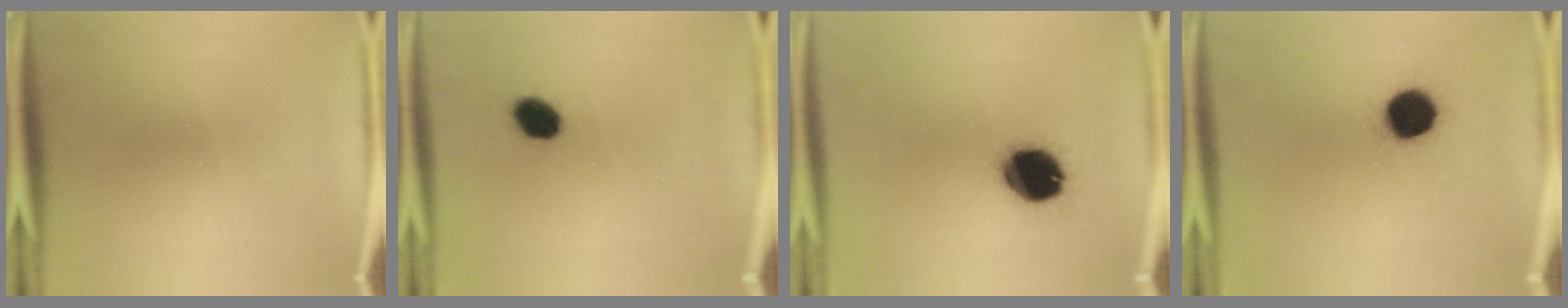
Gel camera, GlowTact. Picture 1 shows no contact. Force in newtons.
{"total": 5.1}
{"total": 14.3}
{"total": 10.4}